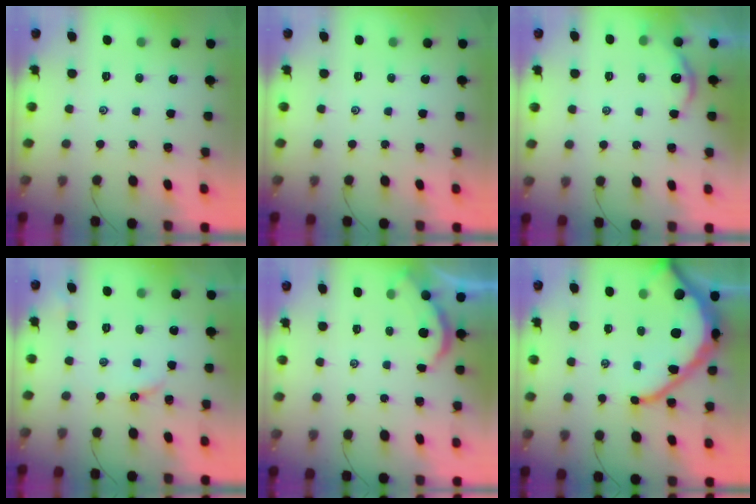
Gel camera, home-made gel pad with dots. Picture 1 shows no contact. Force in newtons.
{"total": 0.0}
{"total": 3.8, "press": 3.8, "slide": 0.3}
{"total": 3.3, "press": 3.3, "slide": 0.4}
{"total": 2.0, "press": 2.0, "slide": 0.2}
{"total": 19.5, "press": 19.4, "slide": 1.8}